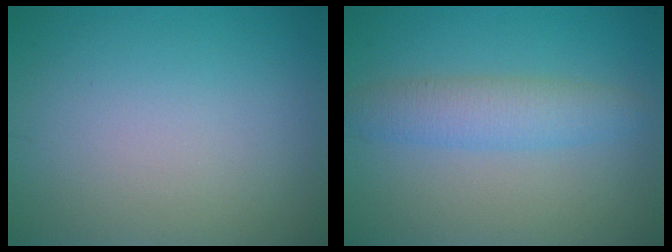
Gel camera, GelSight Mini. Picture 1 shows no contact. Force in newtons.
{"total": 3.4, "press": 3.4, "slide": 0.1}